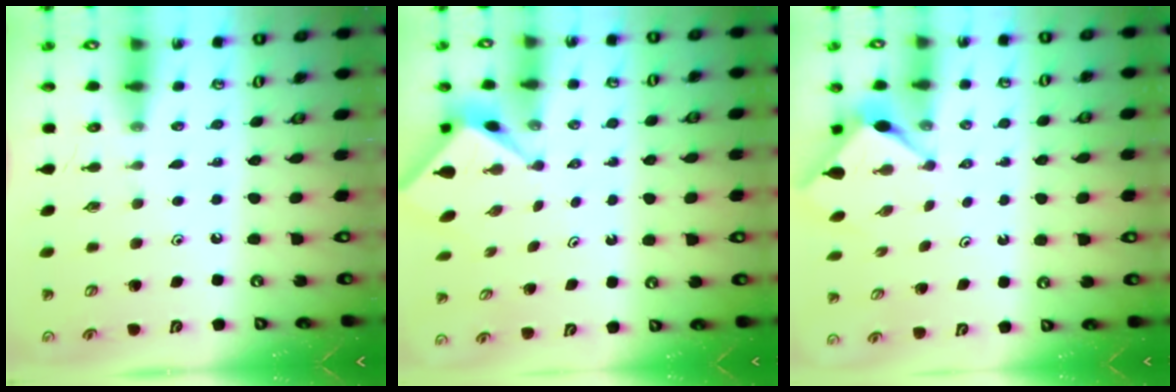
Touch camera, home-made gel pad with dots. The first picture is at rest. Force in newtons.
{"total": 2.0, "press": 2.0, "slide": 0.2}
{"total": 2.8, "press": 2.8, "slide": 0.3}